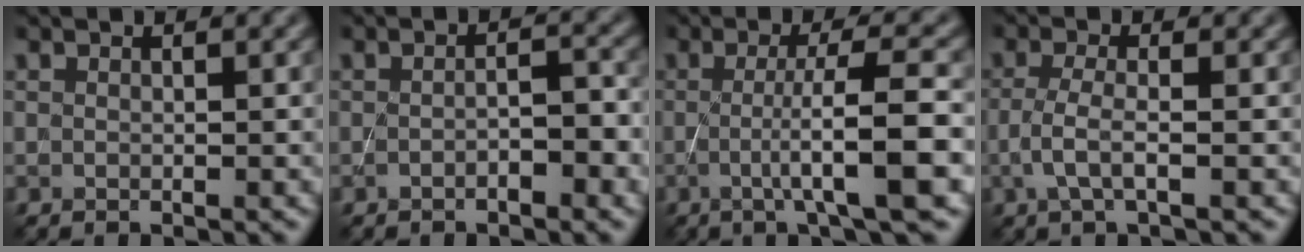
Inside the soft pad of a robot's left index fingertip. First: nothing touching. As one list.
[{"total": 2.3, "force": [-1.0, 0.6, 2.0], "torque": [-0.028, 0.007, -0.012]}, {"total": 6.5, "force": [-1.1, 0.8, 6.3], "torque": [-0.101, 0.003, -0.019]}, {"total": 1.9, "force": [-0.6, 0.3, 1.8], "torque": [-0.047, 0.002, -0.015]}]